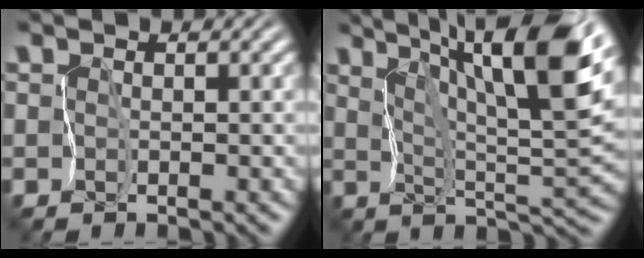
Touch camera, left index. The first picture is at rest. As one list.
[{"total": 12.3, "force": [7.3, 1.9, 9.7], "torque": [-0.149, 0.004, 0.125]}]